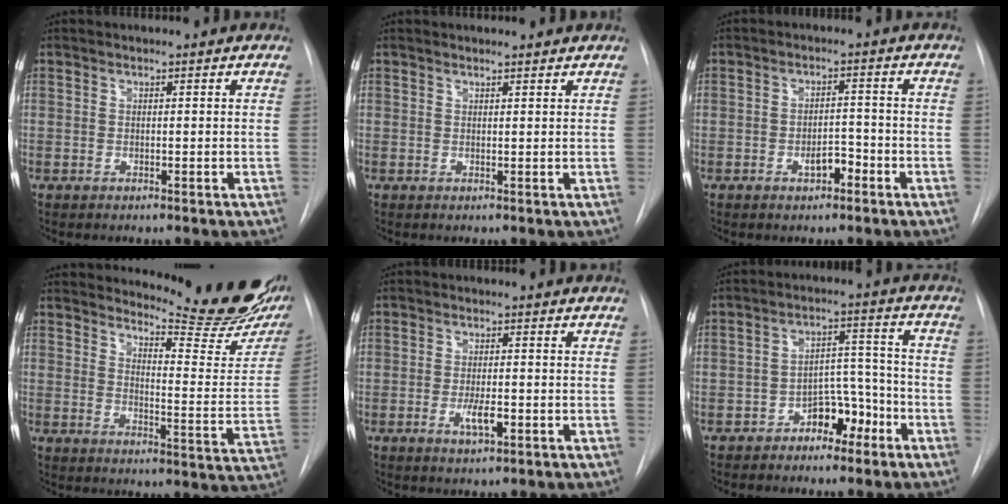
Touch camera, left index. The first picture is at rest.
{"total": 2.1, "force": [2.1, 0.0, 0.2], "torque": [-0.010, 0.006, 0.025]}
{"total": 3.1, "force": [-1.7, 1.4, 2.1], "torque": [-0.029, 0.006, -0.026]}
{"total": 18.6, "force": [16.7, 2.0, 7.9], "torque": [-0.103, -0.105, 0.197]}
{"total": 3.3, "force": [-1.2, 0.9, 3.0], "torque": [-0.056, -0.001, -0.016]}
{"total": 6.4, "force": [-4.0, 3.5, 3.6], "torque": [-0.047, 0.032, -0.063]}